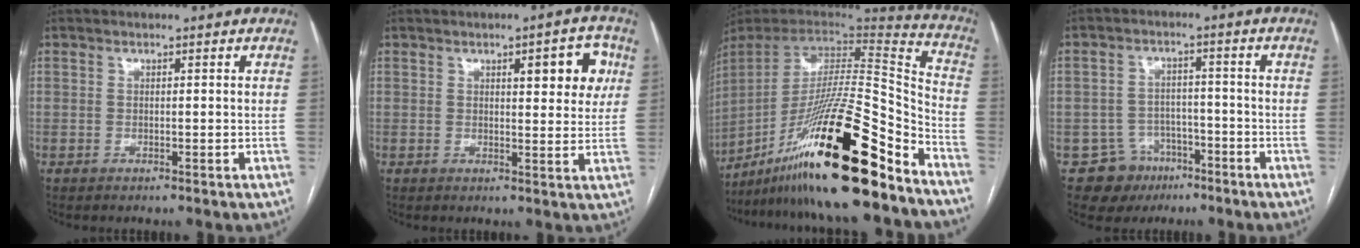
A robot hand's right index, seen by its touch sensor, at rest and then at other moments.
{"total": 6.5, "force": [2.4, 2.0, 5.7], "torque": [-0.064, 0.009, 0.028]}
{"total": 28.8, "force": [-18.9, 2.5, 21.6], "torque": [-0.353, -0.016, -0.327]}
{"total": 7.0, "force": [-4.0, 5.8, 0.2], "torque": [0.005, 0.014, -0.056]}